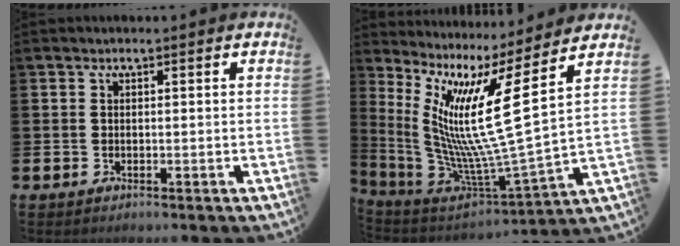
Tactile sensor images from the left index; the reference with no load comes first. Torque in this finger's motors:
{"motor_torque": [2.14, 0.00, 1.05, 0.21]}